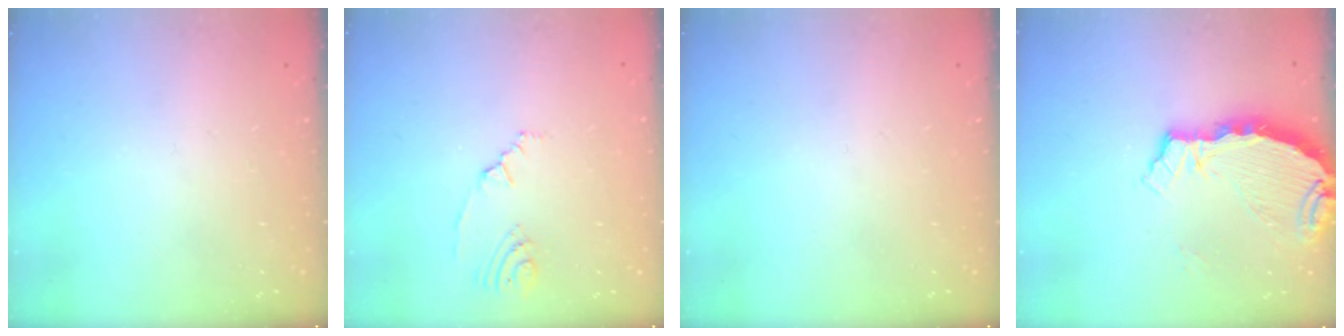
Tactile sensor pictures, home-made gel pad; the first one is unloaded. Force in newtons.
{"total": 2.8, "press": 2.0, "slide": 2.0}
{"total": 0.0}
{"total": 6.4, "press": 6.4, "slide": 0.7}